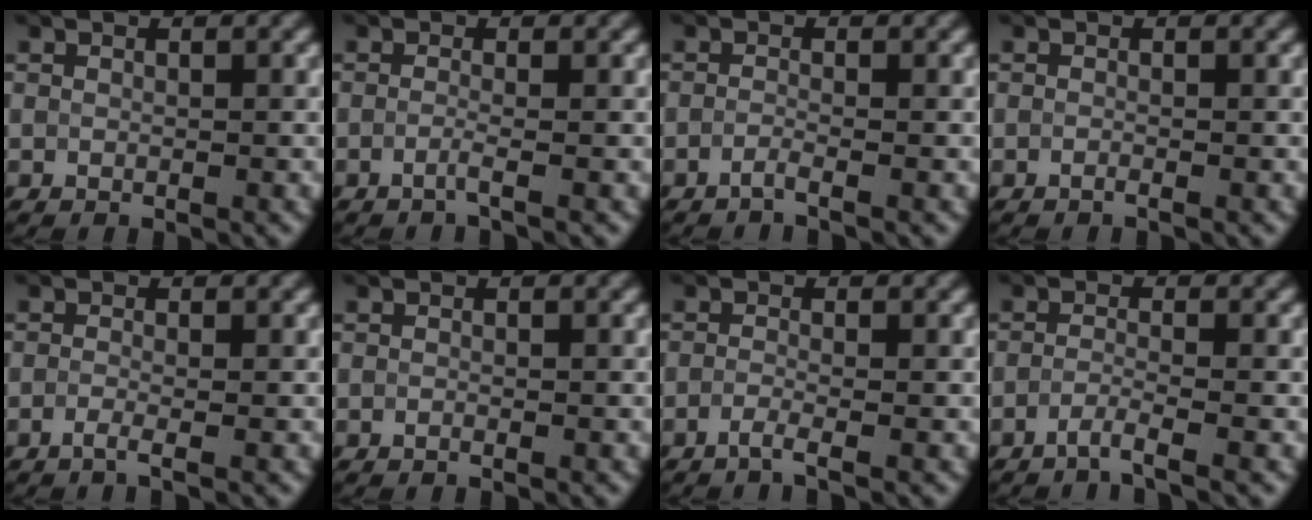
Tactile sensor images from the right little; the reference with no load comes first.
{"total": 1.3, "force": [-1.2, -0.2, 0.2], "torque": [-0.004, -0.005, -0.024]}
{"total": 1.5, "force": [-1.5, -0.4, -0.2], "torque": [0.003, -0.003, -0.027]}
{"total": 0.9, "force": [-0.9, -0.2, -0.1], "torque": [0.001, -0.009, -0.014]}
{"total": 1.4, "force": [-1.3, -0.1, 0.5], "torque": [-0.007, -0.006, -0.025]}
{"total": 0.7, "force": [-0.7, 0.0, 0.0], "torque": [0.002, -0.010, -0.010]}
{"total": 1.7, "force": [-1.7, -0.3, 0.3], "torque": [-0.004, -0.003, -0.035]}
{"total": 2.1, "force": [-2.0, -0.4, 0.3], "torque": [-0.005, 0.000, -0.043]}